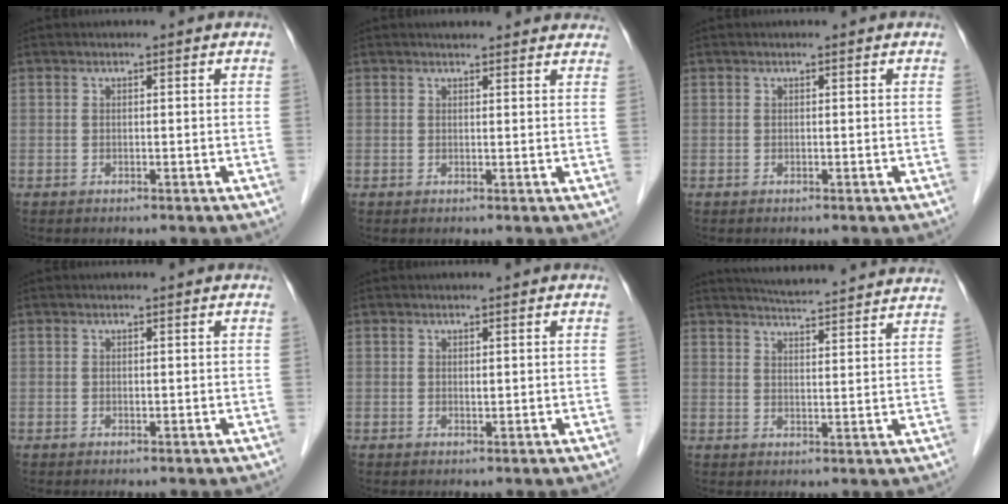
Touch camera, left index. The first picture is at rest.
{"total": 8.8, "force": [8.0, 2.5, 2.7], "torque": [-0.011, 0.014, 0.086]}
{"total": 0.0}
{"total": 0.5, "force": [0.3, 0.4, 0.2], "torque": [0.005, -0.003, 0.003]}
{"total": 0.9, "force": [0.5, 0.5, 0.6], "torque": [-0.002, -0.005, 0.007]}
{"total": 17.3, "force": [16.4, 1.2, 5.2], "torque": [-0.076, -0.001, 0.210]}